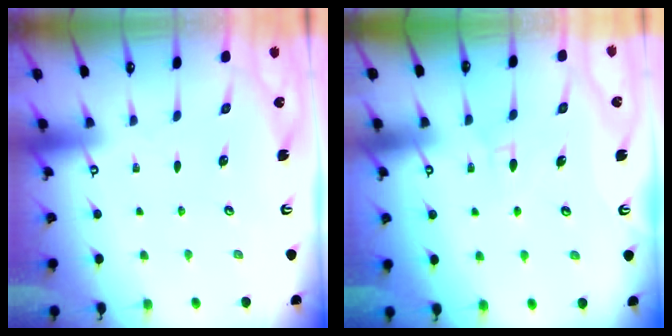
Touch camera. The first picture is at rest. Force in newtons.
{"total": 6.6, "press": 6.5, "slide": 0.9}